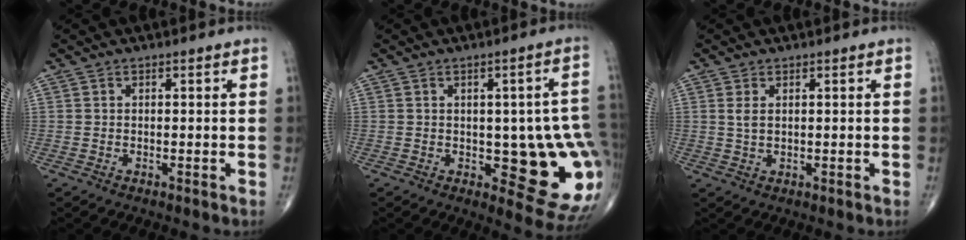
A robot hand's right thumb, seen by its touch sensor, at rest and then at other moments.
{"total": 14.6, "force": [-1.7, 5.8, 13.3], "torque": [-0.129, -0.004, -0.009]}
{"total": 1.9, "force": [0.6, 0.9, 1.5], "torque": [-0.031, 0.000, 0.018]}